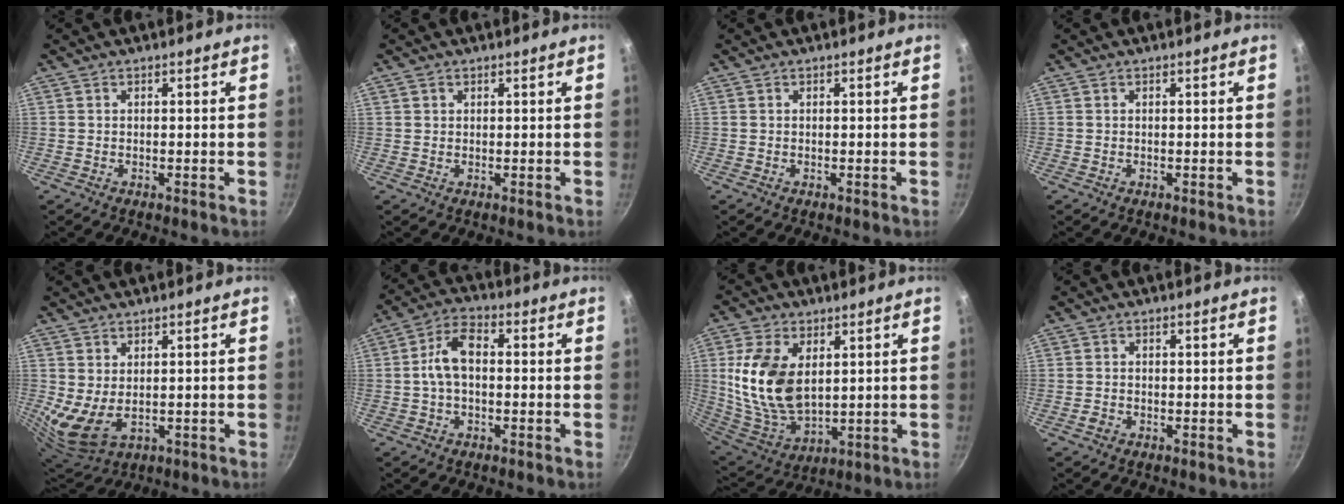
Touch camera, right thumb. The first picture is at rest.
{"total": 1.0, "force": [0.5, 0.8, 0.3], "torque": [-0.003, 0.002, 0.008]}
{"total": 0.0}
{"total": 0.0}
{"total": 6.7, "force": [1.1, 4.1, 5.2], "torque": [-0.094, -0.029, 0.036]}
{"total": 7.2, "force": [-0.3, 4.2, 5.9], "torque": [-0.105, 0.028, -0.014]}
{"total": 15.8, "force": [3.3, 9.4, 12.2], "torque": [-0.228, -0.028, 0.078]}
{"total": 1.3, "force": [-0.7, 0.9, 0.5], "torque": [-0.010, 0.005, -0.013]}